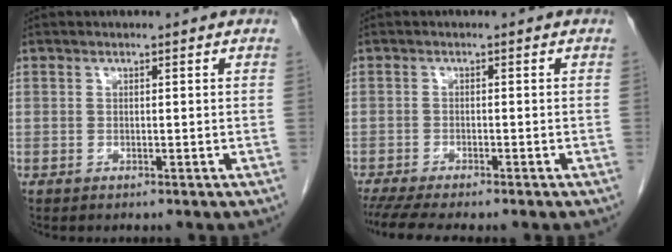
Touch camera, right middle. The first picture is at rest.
{"total": 6.9, "force": [-5.7, 0.6, 3.8], "torque": [-0.055, -0.011, -0.091]}